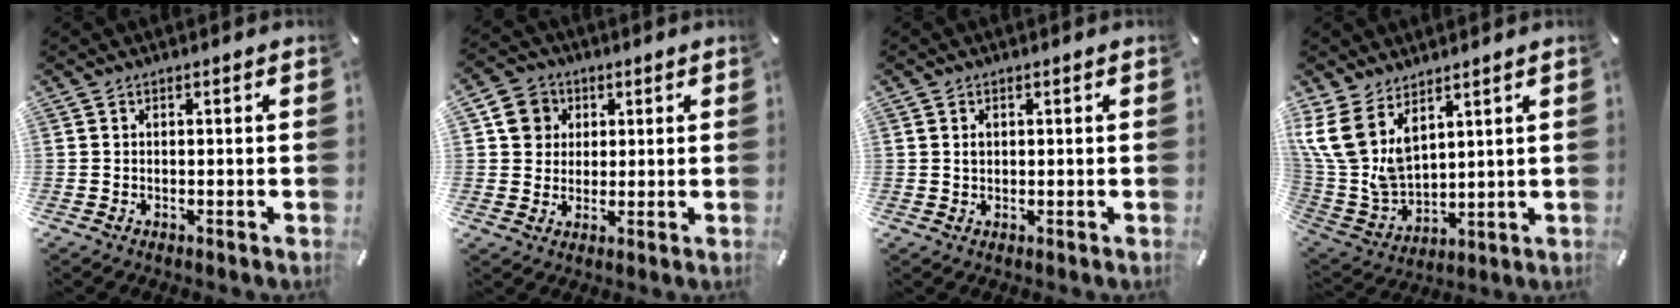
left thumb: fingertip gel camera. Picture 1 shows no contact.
{"total": 6.8, "force": [1.8, 6.3, 1.7], "torque": [-0.021, 0.004, 0.032]}
{"total": 1.5, "force": [0.4, 1.0, 1.0], "torque": [-0.022, 0.004, 0.007]}
{"total": 12.1, "force": [7.2, 7.1, 6.7], "torque": [-0.185, -0.044, 0.138]}